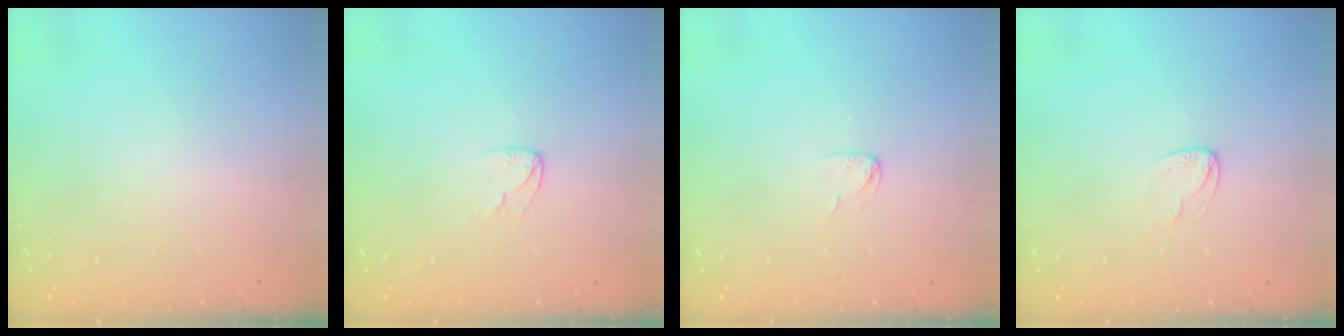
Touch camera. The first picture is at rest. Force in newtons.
{"total": 4.0, "press": 4.0, "slide": 0.4}
{"total": 3.5, "press": 3.5, "slide": 0.2}
{"total": 2.9, "press": 2.9, "slide": 0.2}